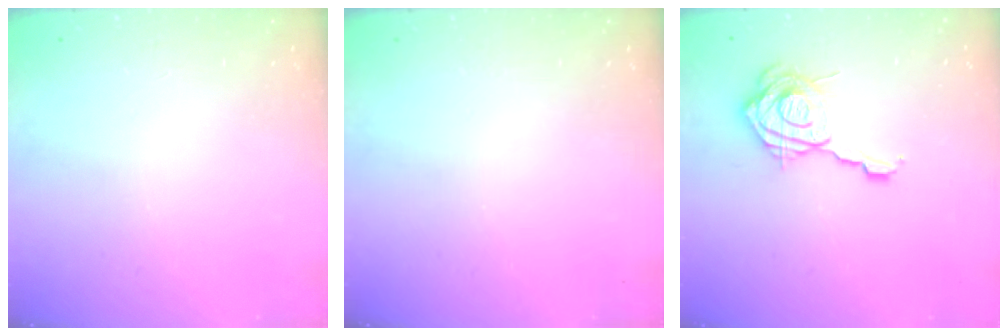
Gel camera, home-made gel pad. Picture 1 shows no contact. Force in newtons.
{"total": 0.0}
{"total": 15.6, "press": 15.6, "slide": 1.4}